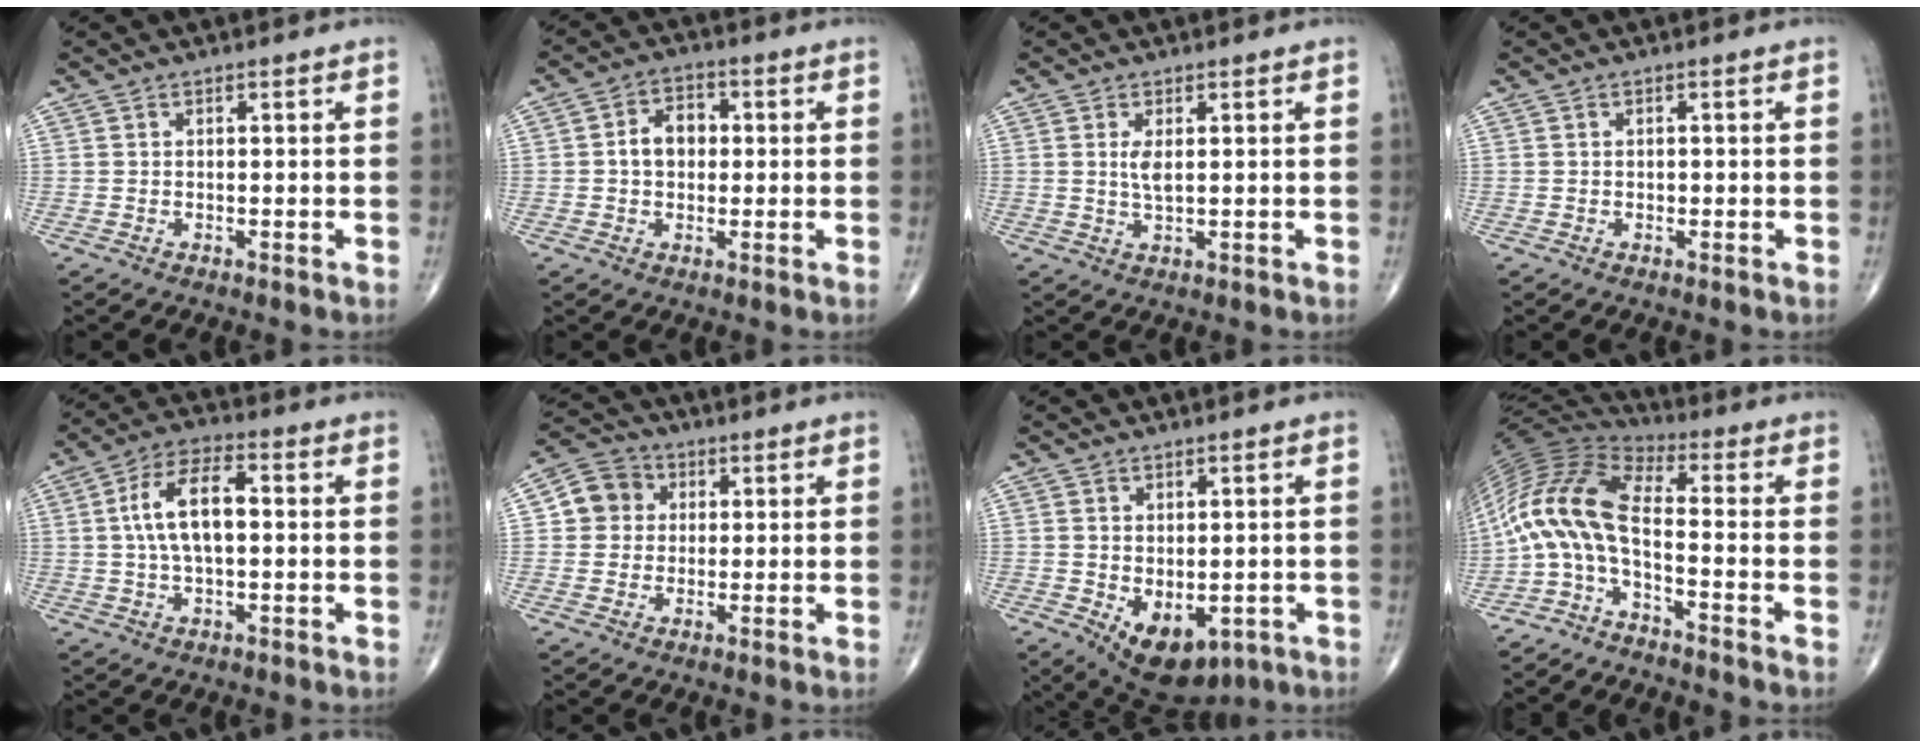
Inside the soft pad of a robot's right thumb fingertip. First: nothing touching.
{"total": 6.1, "force": [0.2, 4.6, 4.0], "torque": [-0.051, 0.017, -0.002]}
{"total": 2.7, "force": [0.6, 0.9, 2.5], "torque": [-0.051, -0.007, 0.014]}
{"total": 0.6, "force": [-0.1, 0.5, 0.3], "torque": [-0.003, 0.001, -0.004]}
{"total": 10.5, "force": [0.9, 4.9, 9.2], "torque": [-0.176, 0.021, 0.010]}
{"total": 6.9, "force": [1.2, 6.4, 2.3], "torque": [-0.018, 0.011, 0.011]}
{"total": 10.2, "force": [-3.2, 6.2, 7.5], "torque": [-0.093, -0.006, -0.028]}
{"total": 11.5, "force": [-4.2, 3.3, 10.2], "torque": [-0.223, 0.068, -0.098]}